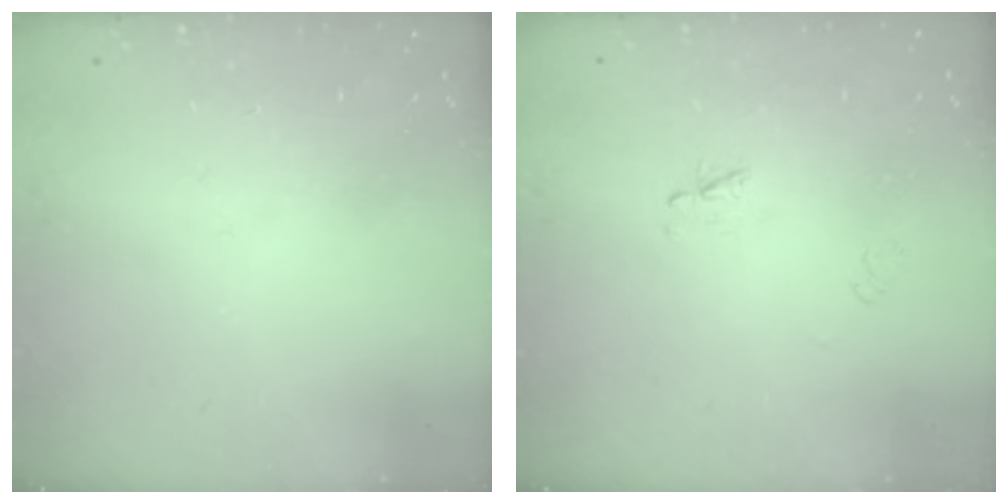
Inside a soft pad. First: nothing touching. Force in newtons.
{"total": 2.3, "press": 2.2, "slide": 0.2}